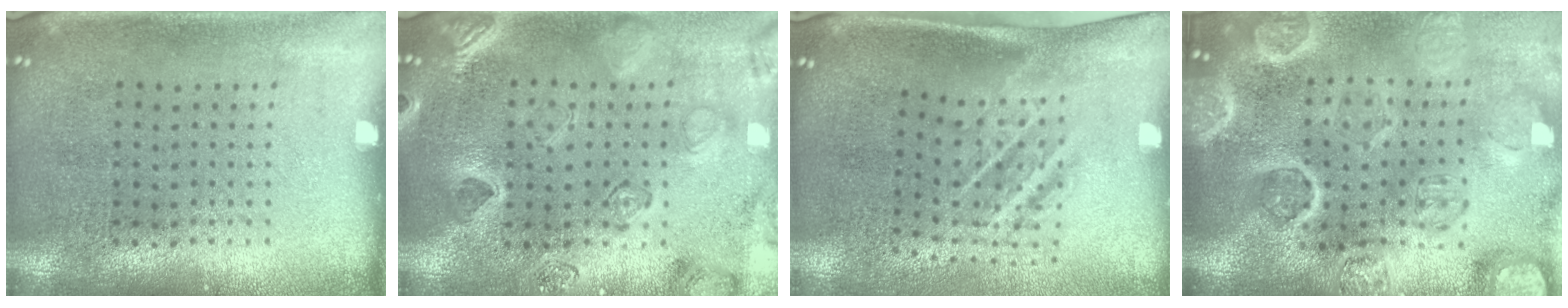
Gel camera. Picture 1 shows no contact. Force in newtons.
{"total": 2.4, "press": 2.4, "slide": 0.5}
{"total": 1.8, "press": 1.1, "slide": 1.4}
{"total": 5.1, "press": 4.5, "slide": 2.5}